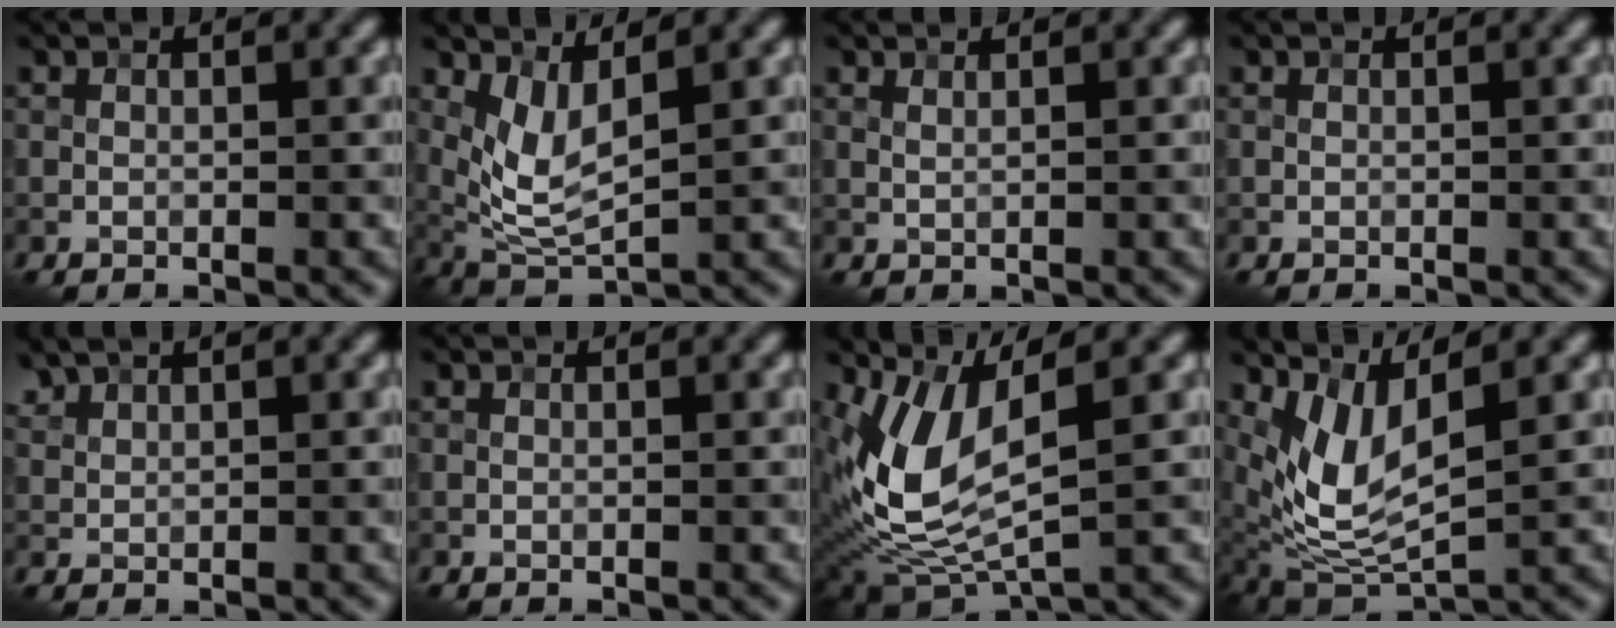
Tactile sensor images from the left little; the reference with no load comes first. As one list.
[{"total": 3.9, "force": [1.4, 1.3, 3.4], "torque": [-0.080, -0.011, 0.037]}, {"total": 0.8, "force": [0.7, 0.1, 0.4], "torque": [-0.010, -0.002, 0.009]}, {"total": 0.0}, {"total": 1.7, "force": [1.6, 0.4, 0.4], "torque": [-0.016, 0.004, 0.041]}, {"total": 0.0}, {"total": 7.5, "force": [1.4, 3.4, 6.6], "torque": [-0.155, -0.014, 0.035]}, {"total": 5.8, "force": [1.9, 2.4, 4.9], "torque": [-0.114, -0.019, 0.046]}]